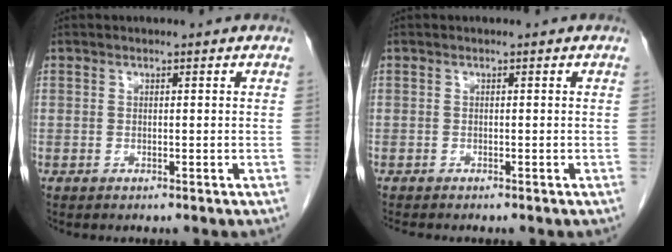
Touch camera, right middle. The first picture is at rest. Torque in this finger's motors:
{"motor_torque": [0.20, -0.16, 0.00, 0.01]}